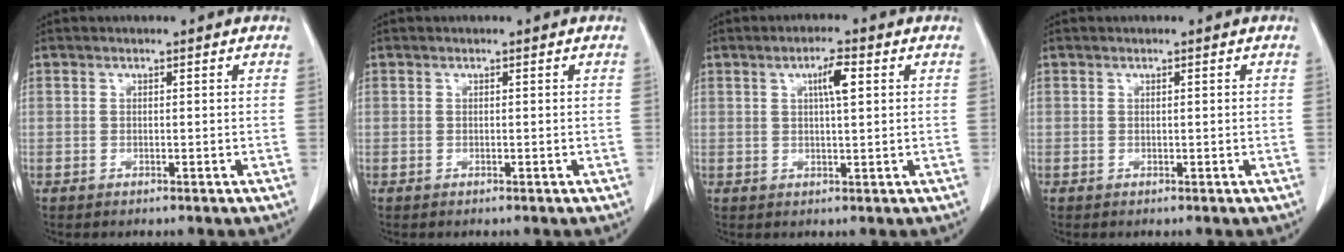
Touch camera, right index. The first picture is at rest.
{"total": 0.0}
{"total": 4.0, "force": [1.4, 1.0, 3.6], "torque": [-0.063, 0.005, 0.022]}
{"total": 0.0}